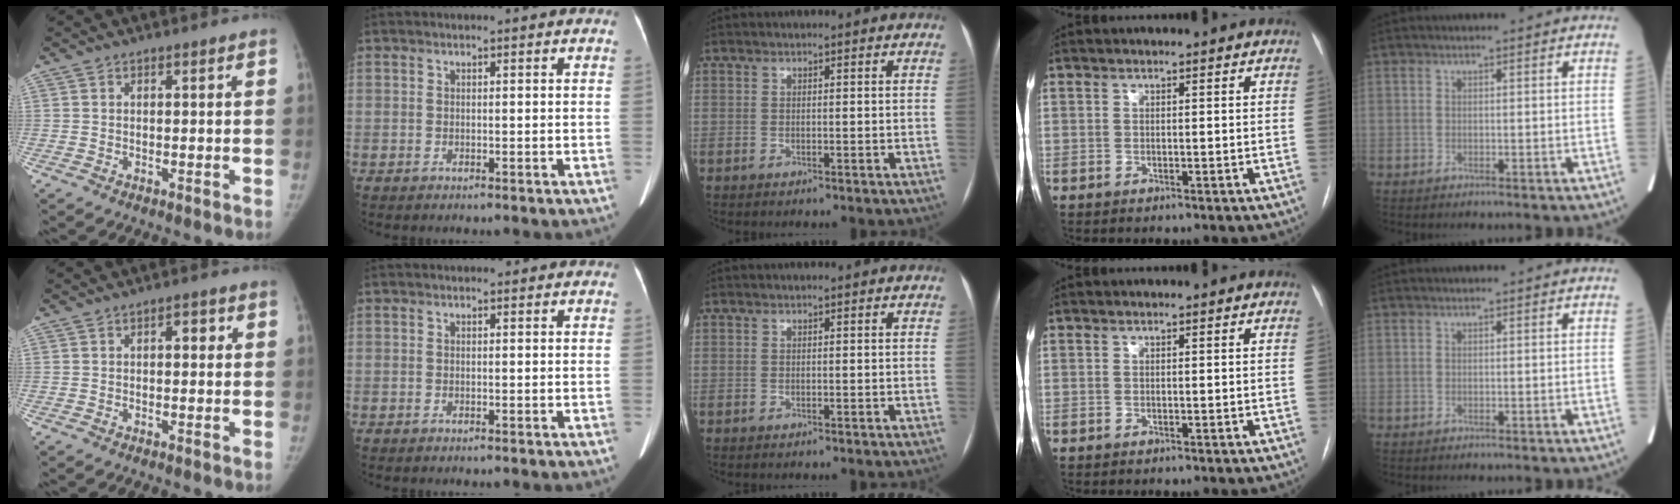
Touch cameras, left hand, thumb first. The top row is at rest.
{"thumb": {"total": 2.4, "force": [0.5, 1.4, 1.9], "torque": [-0.012, 0.005, 0.001]}, "index": {"total": 0.8, "force": [0.6, 0.4, 0.2], "torque": [-0.007, 0.004, 0.006]}}